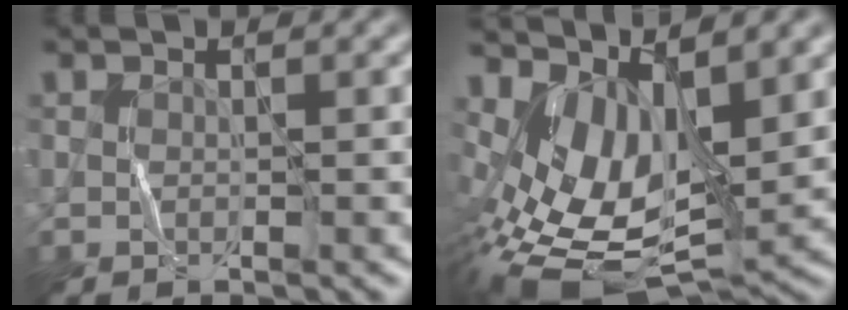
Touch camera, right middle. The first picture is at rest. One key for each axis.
{"total": 10.5, "fx": 1.2, "fy": 5.3, "fz": 8.9, "tx": -0.179, "ty": -0.010, "tz": 0.032}